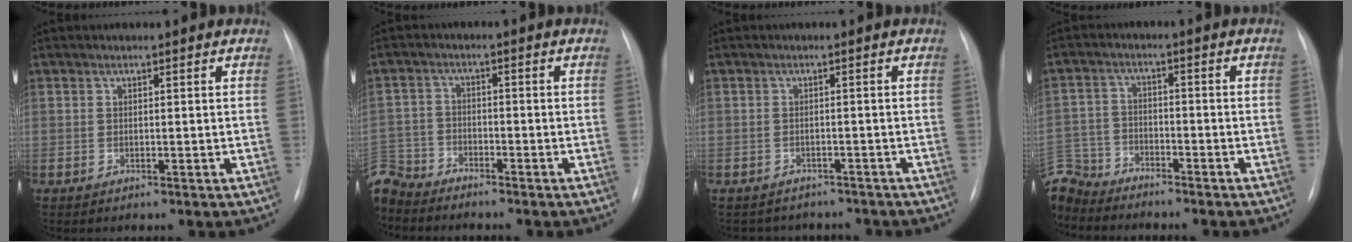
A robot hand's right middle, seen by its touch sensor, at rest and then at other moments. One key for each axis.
{"total": 7.2, "fx": -7.0, "fy": 1.9, "fz": 0.2, "tx": -0.010, "ty": -0.003, "tz": -0.138}
{"total": 6.3, "fx": -5.7, "fy": 2.7, "fz": 0.3, "tx": -0.002, "ty": 0.010, "tz": -0.064}
{"total": 9.3, "fx": -8.8, "fy": 2.9, "fz": 0.8, "tx": -0.030, "ty": 0.006, "tz": -0.169}